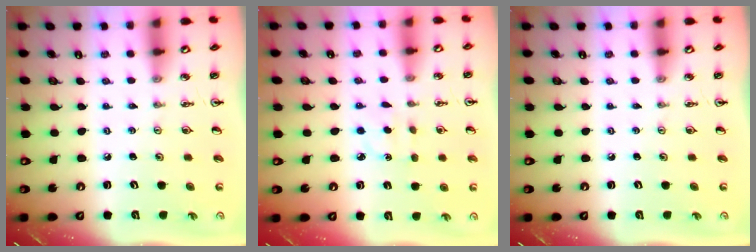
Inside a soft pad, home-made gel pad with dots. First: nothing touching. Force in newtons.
{"total": 2.6, "press": 2.5, "slide": 0.7}
{"total": 0.0}